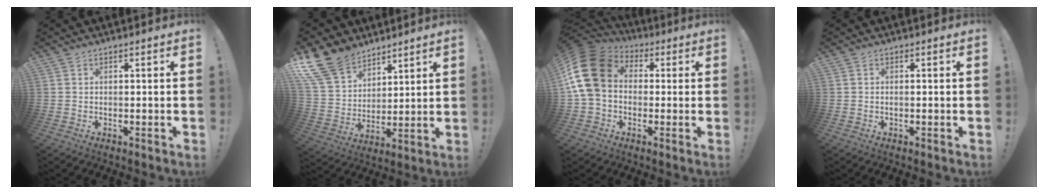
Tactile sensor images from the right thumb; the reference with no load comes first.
{"total": 15.9, "force": [11.7, 9.2, 5.6], "torque": [-0.120, -0.078, 0.228]}
{"total": 16.2, "force": [3.2, 12.0, 10.4], "torque": [-0.200, 0.004, 0.059]}
{"total": 0.6, "force": [-0.3, 0.1, 0.6], "torque": [-0.019, 0.003, -0.004]}